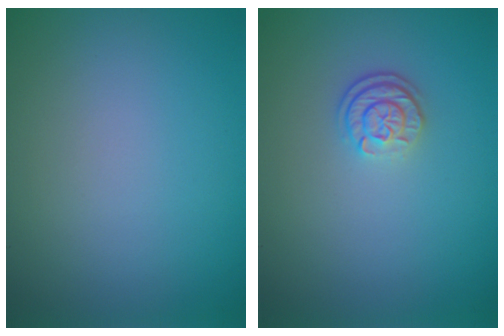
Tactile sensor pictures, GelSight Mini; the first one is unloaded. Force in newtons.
{"total": 2.3, "press": 1.7, "slide": 1.4}